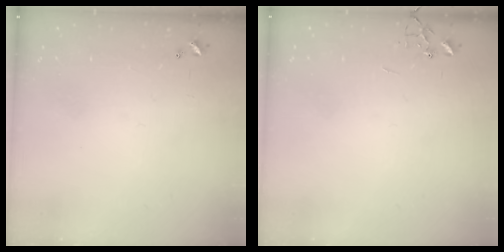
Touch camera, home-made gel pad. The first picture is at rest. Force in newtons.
{"total": 0.0}